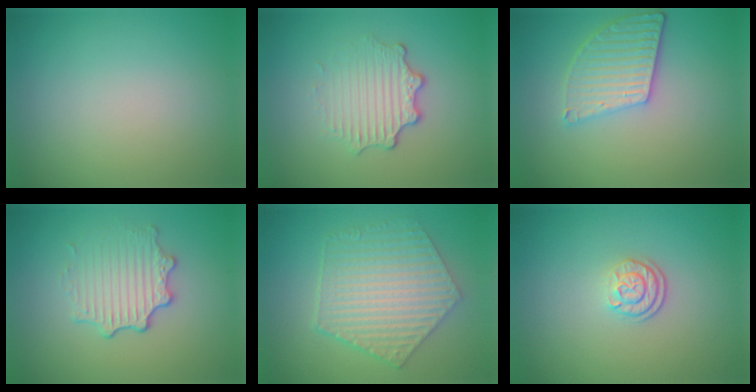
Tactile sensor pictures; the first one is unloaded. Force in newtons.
{"total": 3.3, "press": 2.6, "slide": 2.0}
{"total": 4.1, "press": 3.6, "slide": 2.0}
{"total": 3.4, "press": 2.7, "slide": 2.0}
{"total": 6.3, "press": 4.9, "slide": 4.0}
{"total": 2.1, "press": 1.8, "slide": 1.2}